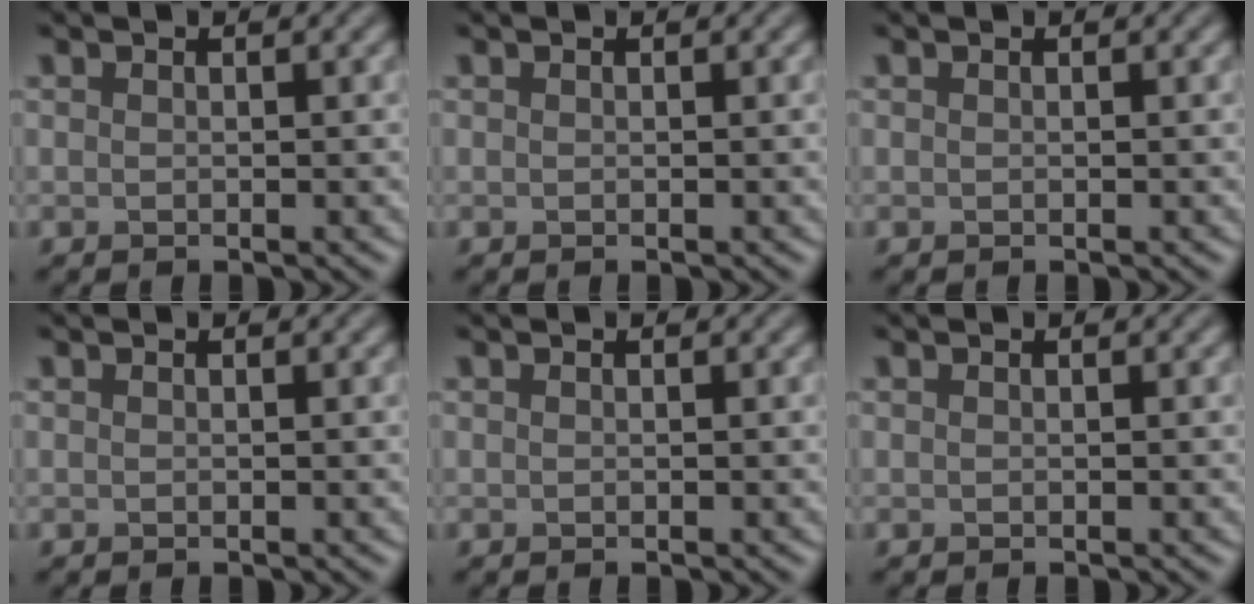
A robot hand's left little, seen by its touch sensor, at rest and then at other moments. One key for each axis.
{"total": 0.0}
{"total": 0.0}
{"total": 0.0}
{"total": 0.0}
{"total": 0.0}